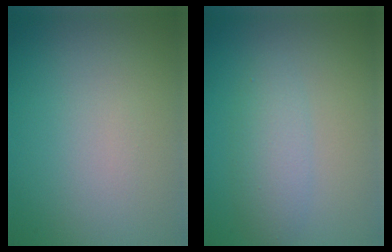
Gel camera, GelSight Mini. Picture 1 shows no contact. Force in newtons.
{"total": 2.8, "press": 2.8, "slide": 0.1}